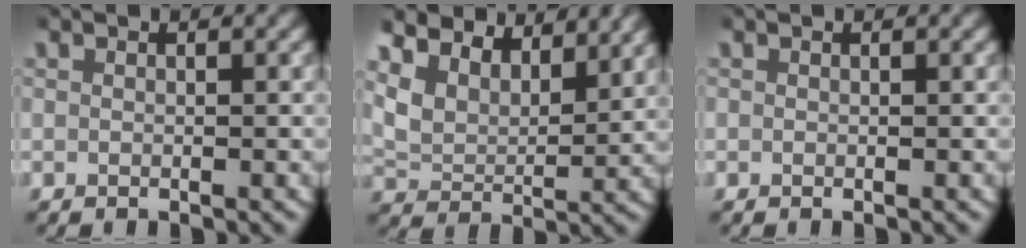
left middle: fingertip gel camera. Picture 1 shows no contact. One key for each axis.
{"total": 8.4, "fx": 4.9, "fy": 5.6, "fz": 4.0, "tx": -0.098, "ty": -0.001, "tz": 0.072}
{"total": 0.0}